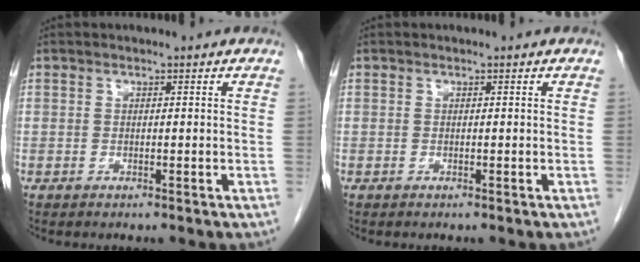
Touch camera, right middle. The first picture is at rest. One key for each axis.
{"total": 0.0}